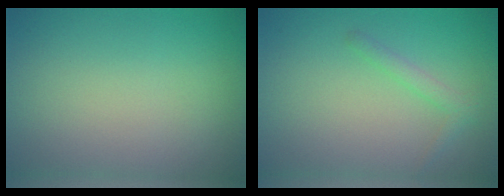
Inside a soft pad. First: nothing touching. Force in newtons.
{"total": 1.2, "press": 1.2, "slide": 0.1}